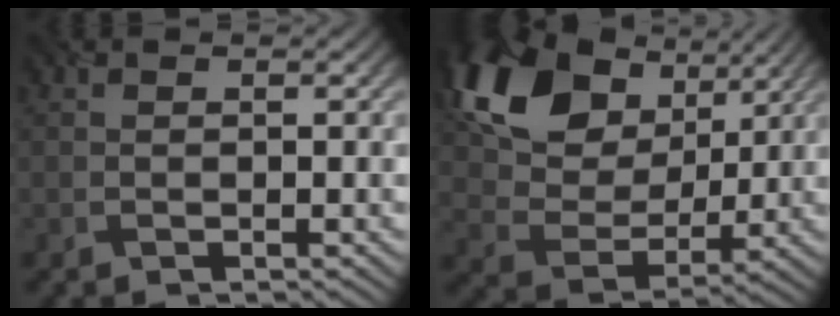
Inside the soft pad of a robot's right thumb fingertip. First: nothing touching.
{"total": 16.7, "force": [8.7, 10.5, 9.6], "torque": [-0.219, 0.027, 0.150]}